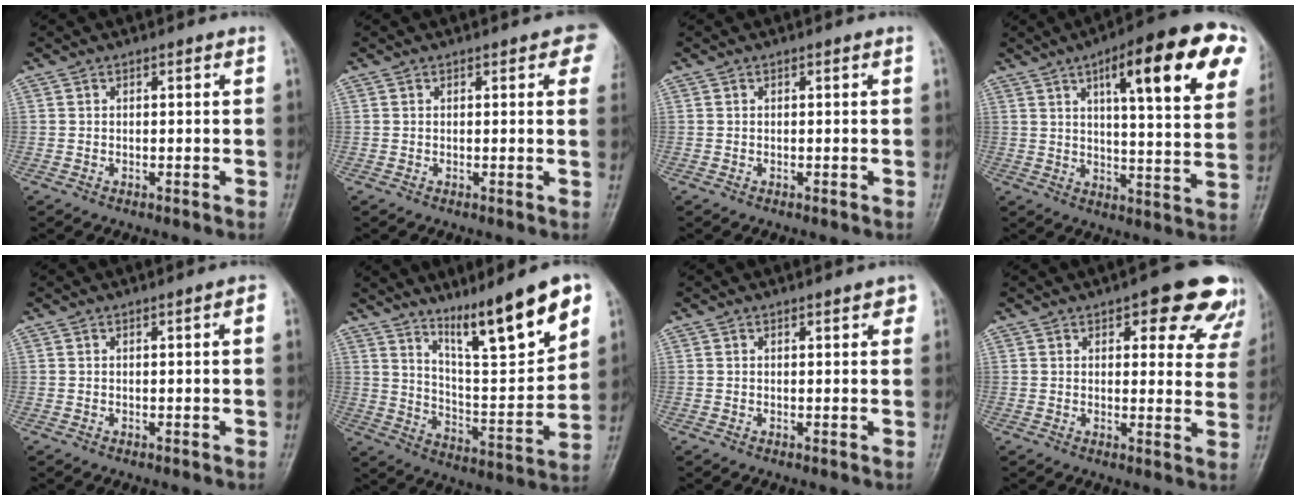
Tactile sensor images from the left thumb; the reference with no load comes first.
{"total": 4.9, "force": [2.4, 1.9, 3.8], "torque": [-0.018, 0.000, 0.019]}
{"total": 0.0}
{"total": 21.0, "force": [9.3, 5.2, 18.1], "torque": [-0.220, -0.011, 0.123]}
{"total": 1.5, "force": [0.3, 0.2, 1.5], "torque": [-0.022, 0.003, 0.002]}
{"total": 17.8, "force": [11.0, 3.4, 13.6], "torque": [-0.184, -0.061, 0.189]}
{"total": 2.2, "force": [1.2, 0.9, 1.6], "torque": [-0.010, -0.001, 0.011]}
{"total": 13.0, "force": [8.0, 5.5, 8.7], "torque": [-0.048, -0.031, 0.083]}